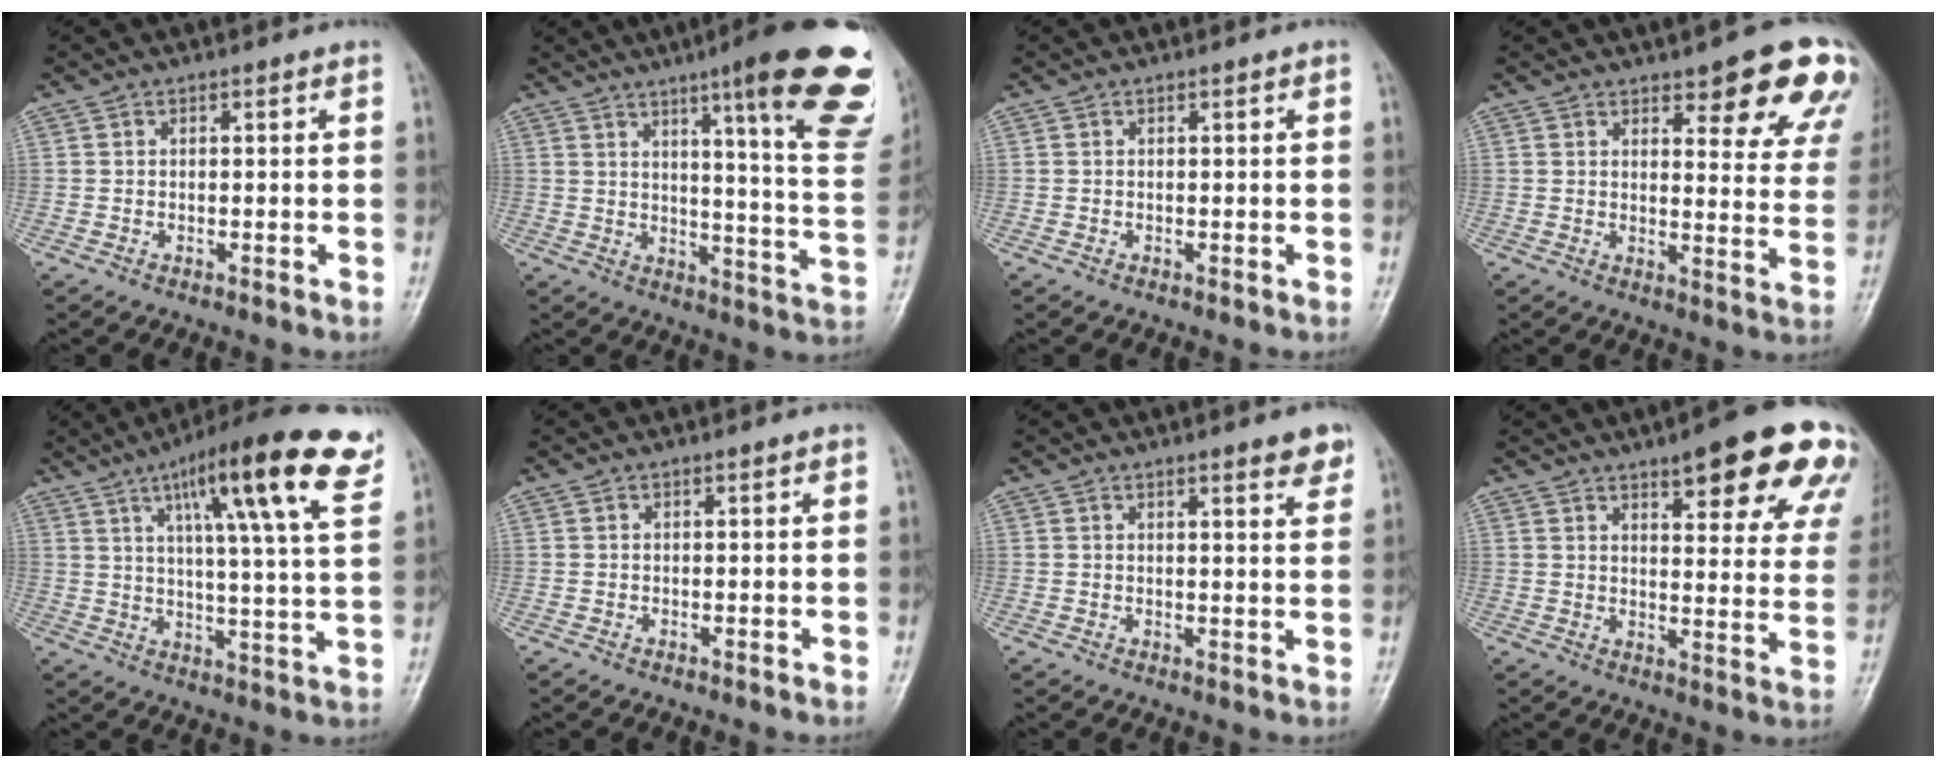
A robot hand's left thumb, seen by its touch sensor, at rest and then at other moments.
{"total": 24.7, "force": [14.0, 3.7, 20.0], "torque": [-0.226, -0.059, 0.178]}
{"total": 0.0}
{"total": 14.9, "force": [9.4, 4.9, 10.6], "torque": [-0.082, -0.049, 0.103]}
{"total": 20.2, "force": [10.3, 3.4, 17.1], "torque": [-0.232, -0.023, 0.146]}
{"total": 0.0}
{"total": 4.2, "force": [2.8, 0.8, 3.0], "torque": [-0.030, -0.015, 0.034]}
{"total": 20.3, "force": [12.5, 5.6, 15.0], "torque": [-0.155, -0.042, 0.148]}